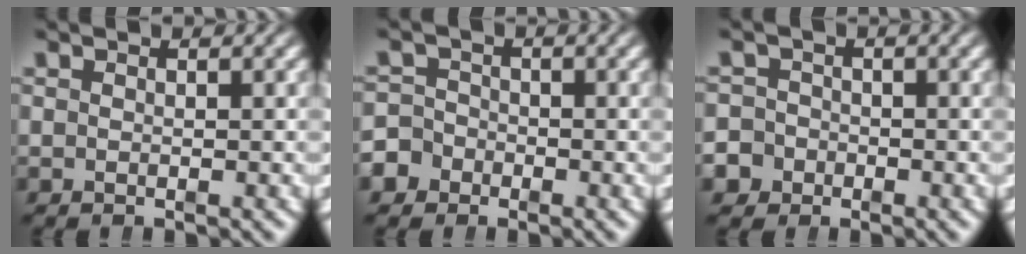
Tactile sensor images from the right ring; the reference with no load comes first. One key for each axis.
{"total": 3.7, "fx": -2.1, "fy": 3.1, "fz": 0.3, "tx": -0.003, "ty": -0.009, "tz": -0.040}
{"total": 4.7, "fx": -2.1, "fy": 4.2, "fz": 0.5, "tx": -0.019, "ty": -0.020, "tz": -0.038}